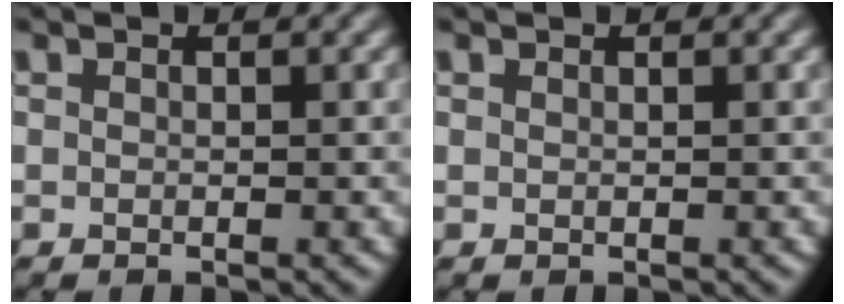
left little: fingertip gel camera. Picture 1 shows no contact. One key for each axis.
{"total": 0.0}